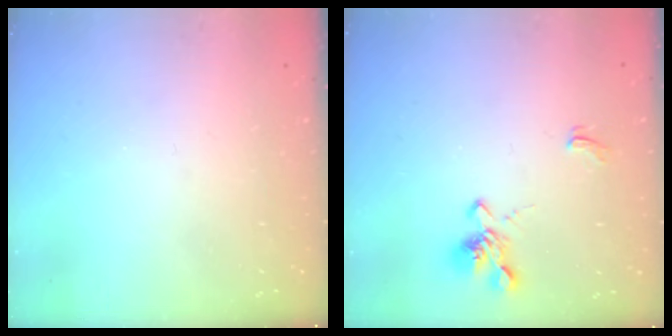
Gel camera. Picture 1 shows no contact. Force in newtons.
{"total": 1.9, "press": 1.6, "slide": 1.0}